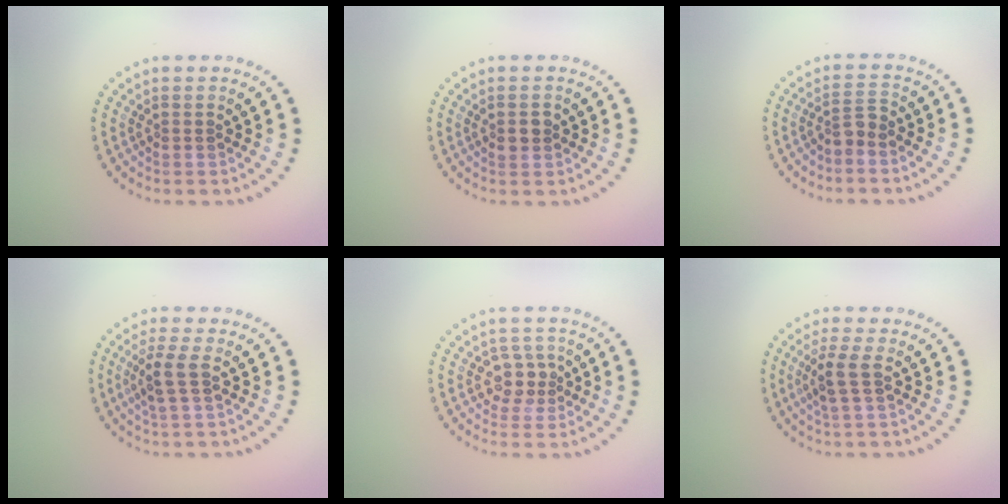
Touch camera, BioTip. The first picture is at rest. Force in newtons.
{"total": 1.3, "press": 1.3, "slide": 0.1}
{"total": 1.7, "press": 1.4, "slide": 1.1}
{"total": 2.4, "press": 2.1, "slide": 1.3}
{"total": 2.4, "press": 2.1, "slide": 1.2}
{"total": 2.4, "press": 2.0, "slide": 1.2}